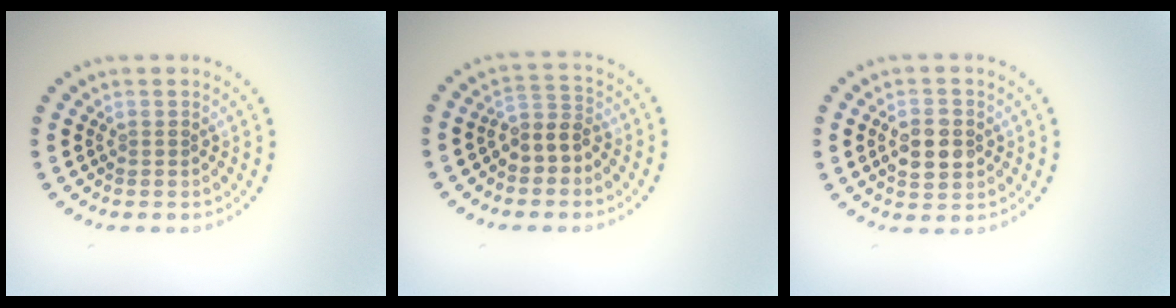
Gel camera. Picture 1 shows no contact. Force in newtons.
{"total": 3.0, "press": 2.6, "slide": 1.4}
{"total": 3.4, "press": 3.4, "slide": 0.2}